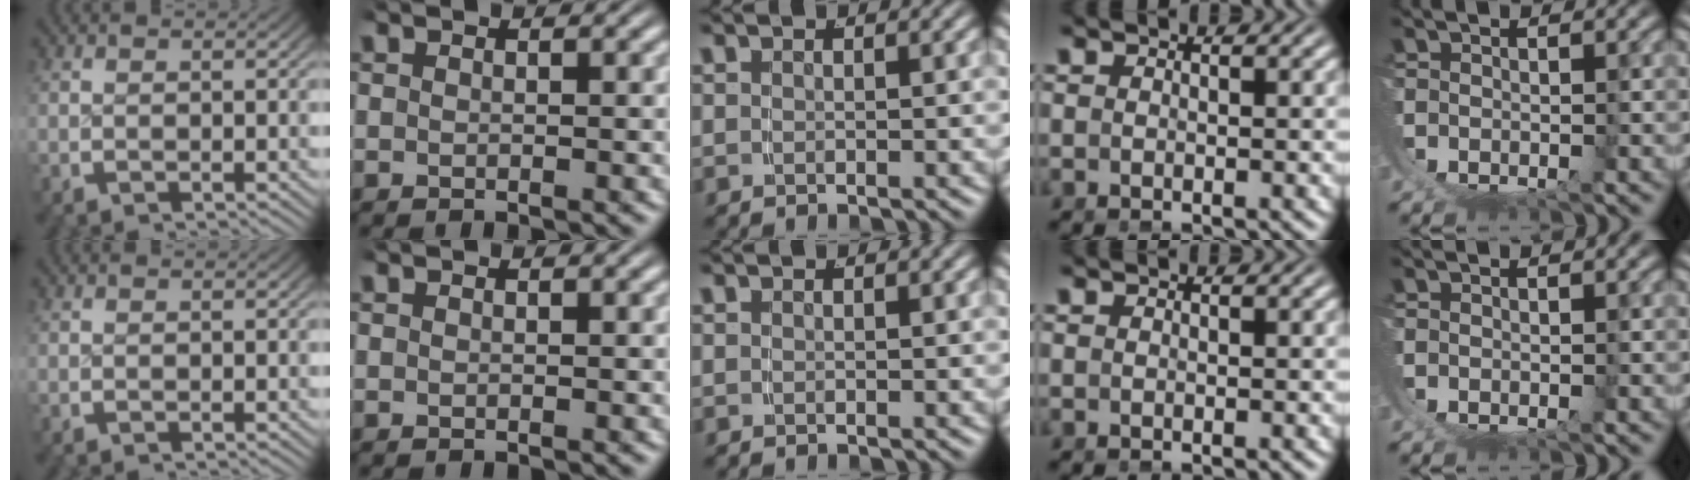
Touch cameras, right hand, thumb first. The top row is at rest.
{}